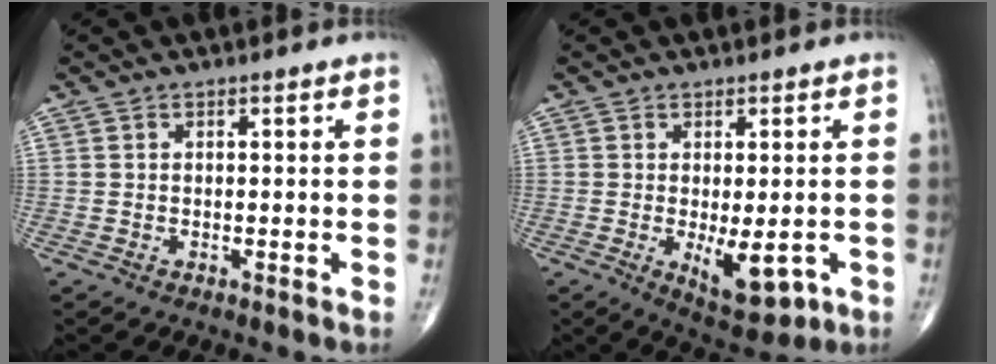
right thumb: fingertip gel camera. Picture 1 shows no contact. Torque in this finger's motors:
{"motor_torque": [1.12, 0.96, -0.13, -0.20, 0.19]}